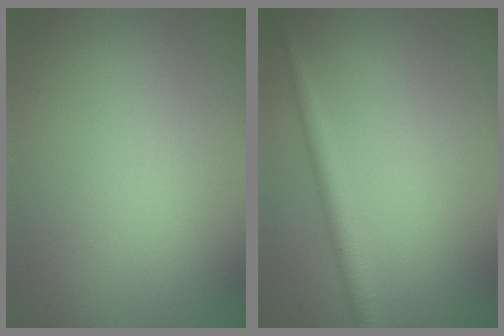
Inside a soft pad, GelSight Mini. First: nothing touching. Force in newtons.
{"total": 2.1, "press": 2.1, "slide": 0.1}